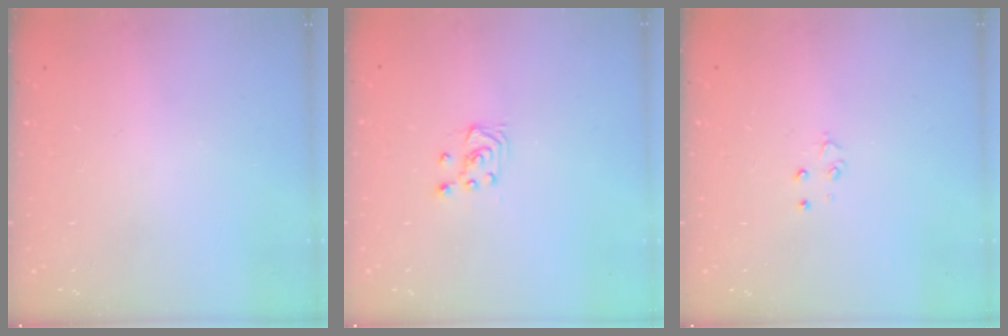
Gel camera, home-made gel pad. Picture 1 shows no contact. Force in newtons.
{"total": 3.9, "press": 3.8, "slide": 0.7}
{"total": 2.8, "press": 2.8, "slide": 0.3}